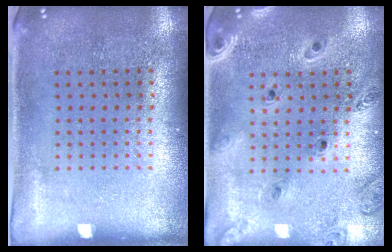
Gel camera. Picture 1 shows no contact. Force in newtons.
{"total": 1.4, "press": 1.4, "slide": 0.2}